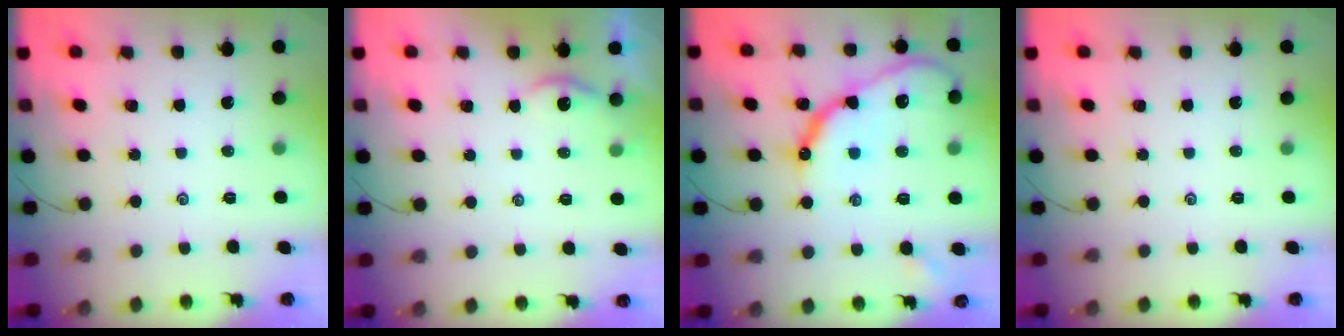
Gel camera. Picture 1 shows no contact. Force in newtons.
{"total": 3.2, "press": 3.2, "slide": 0.3}
{"total": 16.2, "press": 16.1, "slide": 1.7}
{"total": 0.0}